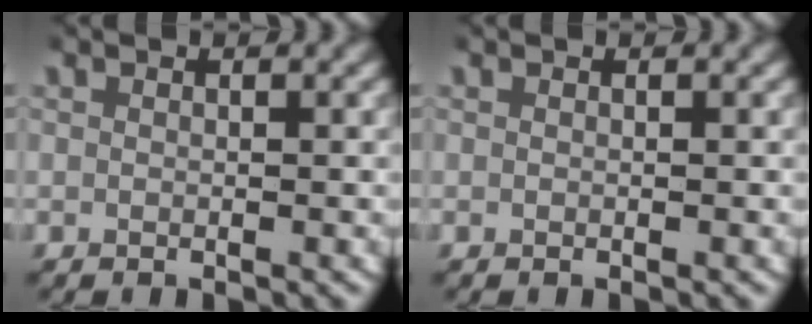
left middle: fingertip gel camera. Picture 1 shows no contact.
{"total": 0.0}